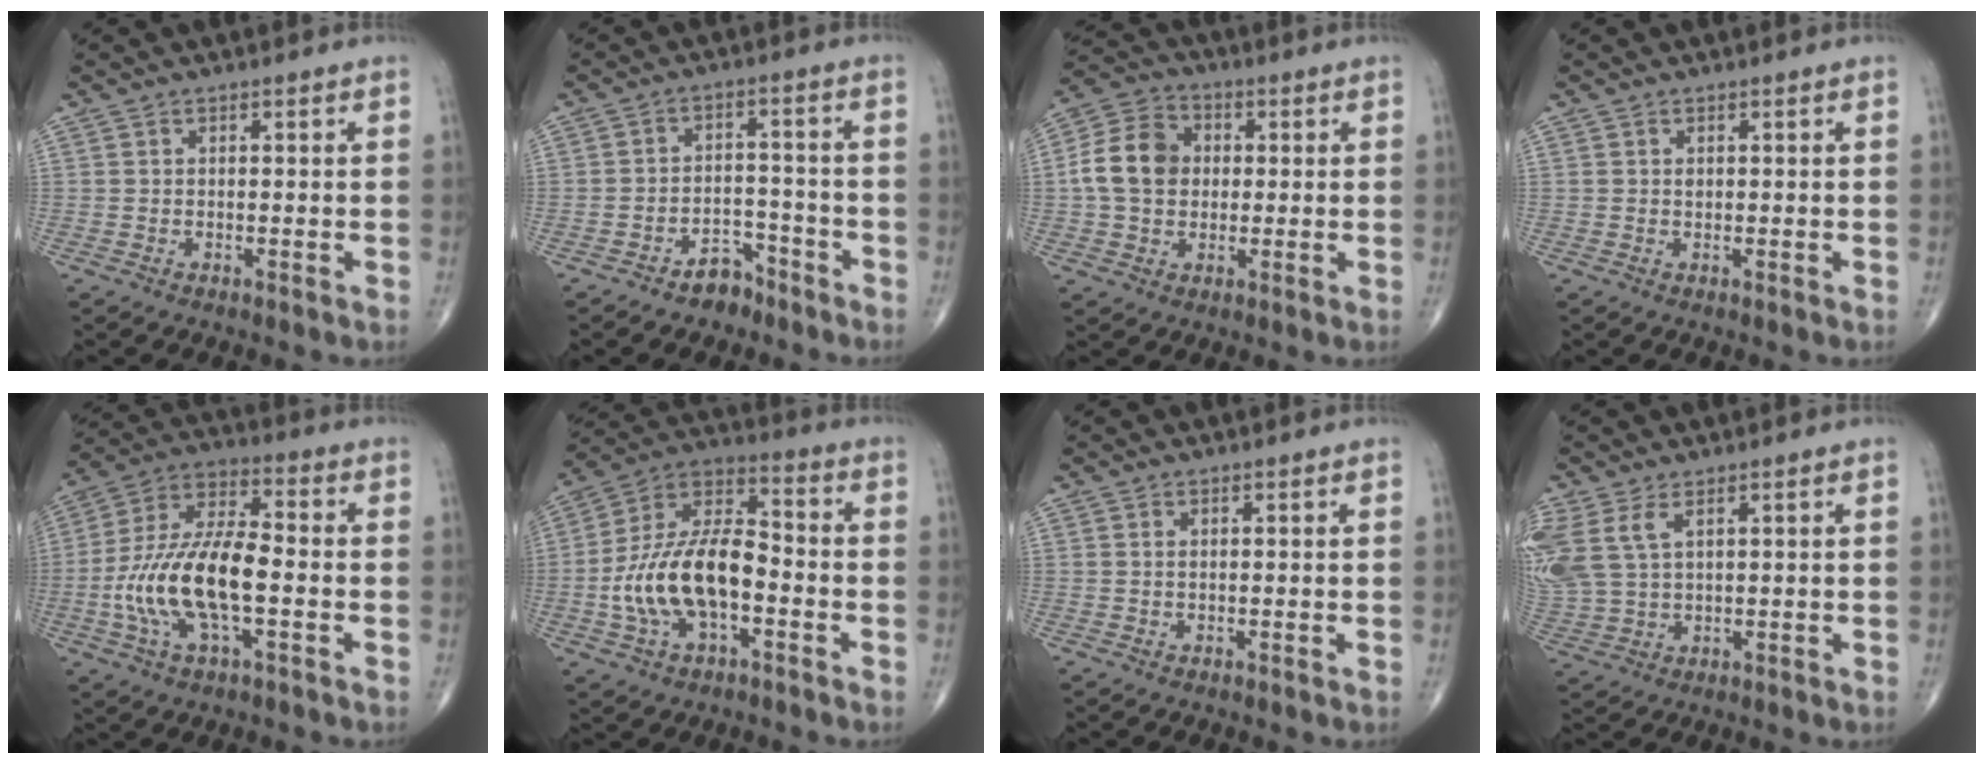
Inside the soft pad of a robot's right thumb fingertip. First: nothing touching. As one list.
[{"total": 5.2, "force": [-4.0, 3.1, 1.6], "torque": [-0.002, 0.040, -0.061]}, {"total": 11.0, "force": [0.5, 8.7, 6.7], "torque": [-0.109, 0.021, 0.001]}, {"total": 0.7, "force": [0.2, 0.5, 0.5], "torque": [-0.006, 0.000, 0.005]}, {"total": 17.4, "force": [-3.6, 7.2, 15.4], "torque": [-0.309, 0.033, -0.068]}, {"total": 17.8, "force": [-3.9, 9.2, 14.7], "torque": [-0.274, 0.042, -0.073]}, {"total": 0.6, "force": [0.2, 0.3, 0.5], "torque": [-0.014, 0.004, 0.006]}, {"total": 10.0, "force": [4.1, 5.5, 7.3], "torque": [-0.190, 0.000, 0.096]}]